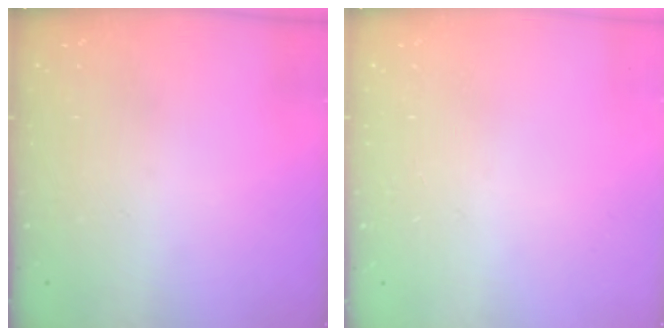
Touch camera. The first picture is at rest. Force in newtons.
{"total": 0.0}